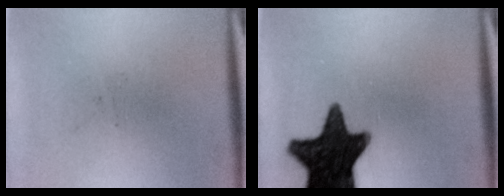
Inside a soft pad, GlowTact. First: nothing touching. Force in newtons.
{"total": 16.3}